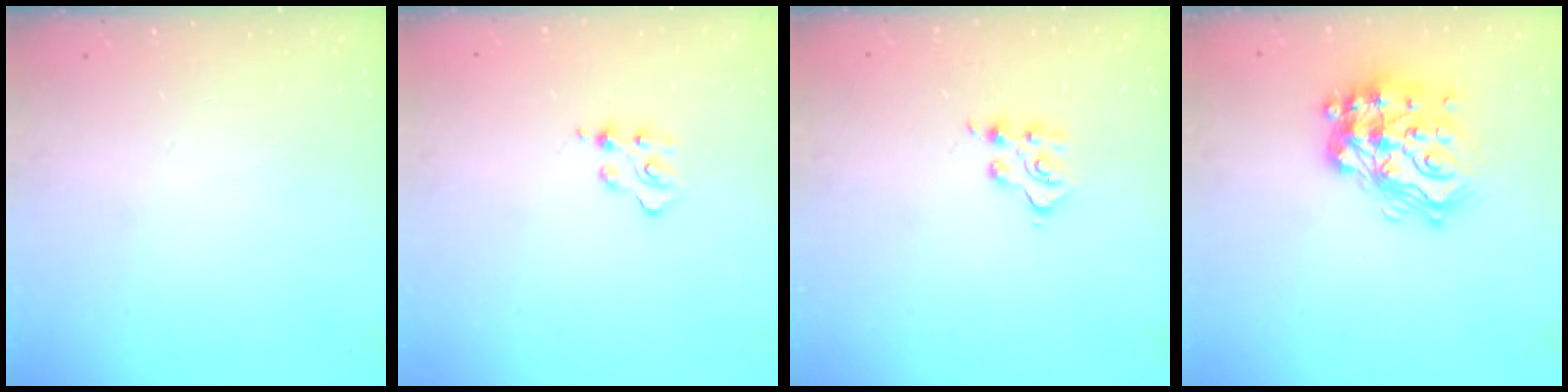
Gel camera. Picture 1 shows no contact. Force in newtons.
{"total": 4.7, "press": 4.7, "slide": 0.5}
{"total": 5.1, "press": 5.1, "slide": 0.5}
{"total": 18.6, "press": 18.6, "slide": 1.2}